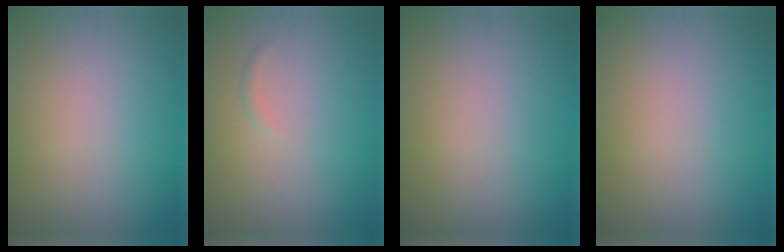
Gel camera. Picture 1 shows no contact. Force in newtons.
{"total": 0.5, "press": 0.5, "slide": 0.0}
{"total": 0.0}
{"total": 0.0}